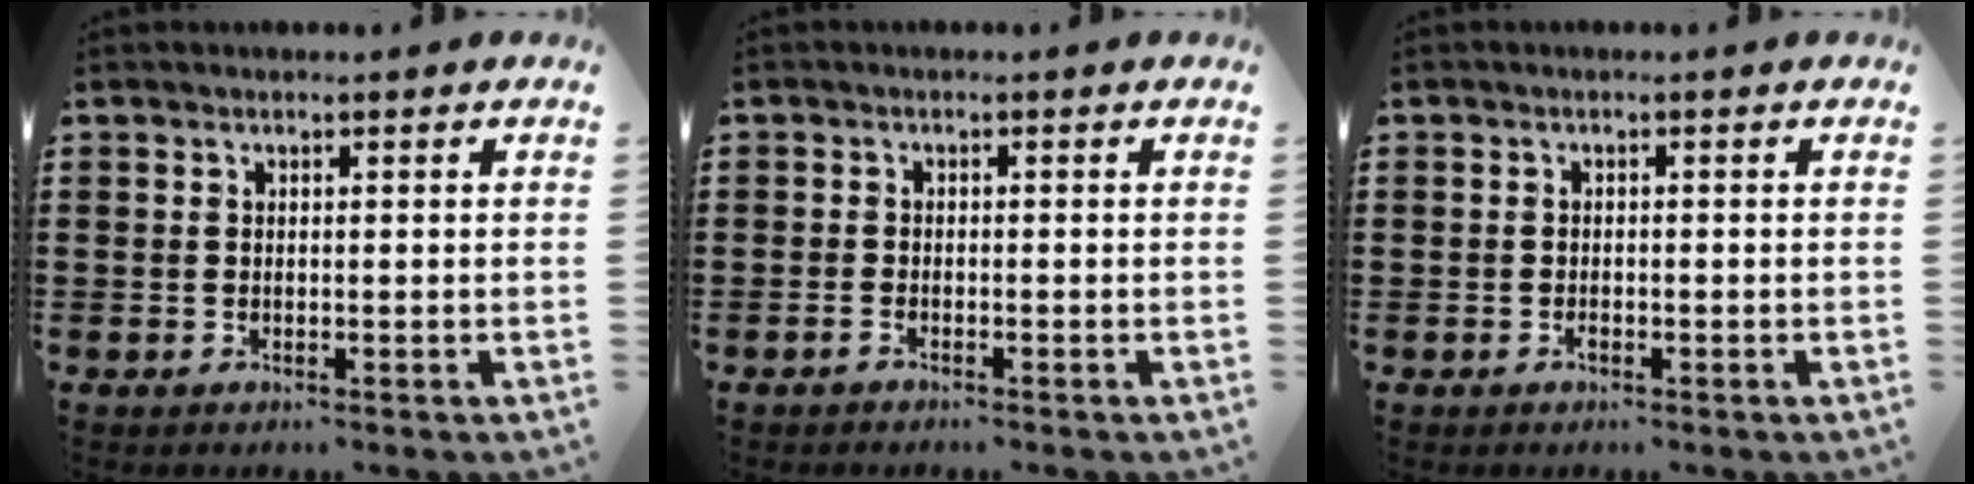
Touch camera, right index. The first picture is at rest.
{"total": 1.0, "force": [-1.0, 0.0, 0.3], "torque": [-0.008, -0.006, -0.019]}
{"total": 0.8, "force": [-0.5, 0.4, 0.4], "torque": [-0.010, -0.004, -0.009]}